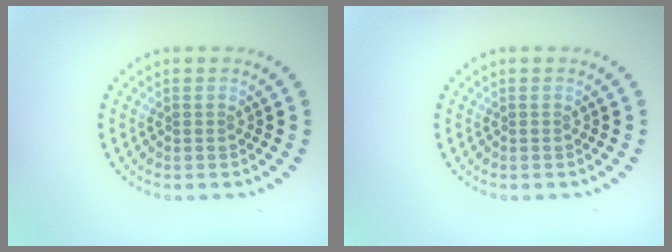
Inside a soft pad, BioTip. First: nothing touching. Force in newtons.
{"total": 0.0}